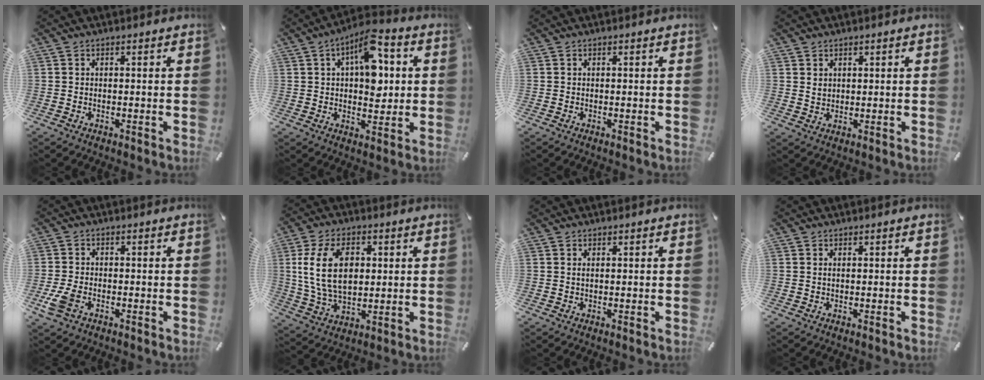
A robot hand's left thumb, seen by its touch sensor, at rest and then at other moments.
{"total": 11.9, "force": [3.6, 6.7, 9.1], "torque": [-0.127, -0.011, 0.063]}
{"total": 0.0}
{"total": 2.2, "force": [1.2, 1.7, 0.5], "torque": [-0.002, -0.001, 0.022]}
{"total": 4.8, "force": [-2.0, 3.1, 3.2], "torque": [-0.084, -0.001, -0.041]}
{"total": 13.5, "force": [2.5, 8.9, 9.9], "torque": [-0.218, 0.004, 0.040]}
{"total": 0.7, "force": [0.3, 0.2, 0.6], "torque": [-0.013, 0.000, 0.005]}
{"total": 0.6, "force": [0.2, 0.2, 0.5], "torque": [-0.010, 0.000, 0.003]}